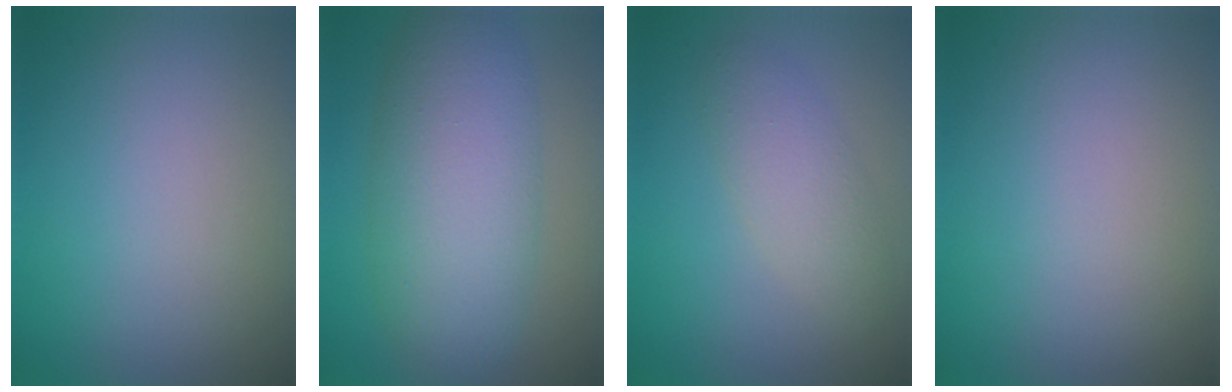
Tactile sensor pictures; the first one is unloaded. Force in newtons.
{"total": 8.1, "press": 8.1, "slide": 0.1}
{"total": 2.8, "press": 2.8, "slide": 0.1}
{"total": 0.0}